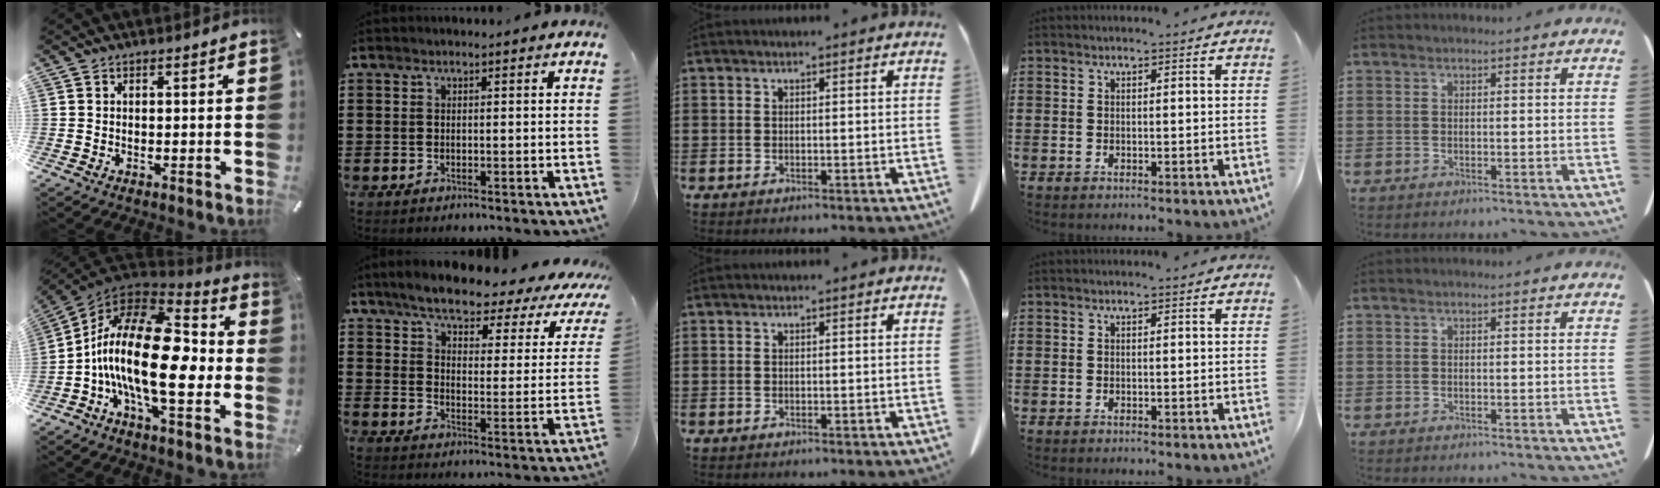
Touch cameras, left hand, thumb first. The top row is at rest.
{"thumb": {"total": 24.7, "force": [-3.6, 10.9, 21.8], "torque": [-0.449, 0.005, -0.063]}, "index": {"total": 5.1, "force": [4.1, 0.8, 3.0], "torque": [-0.080, -0.025, 0.060]}}